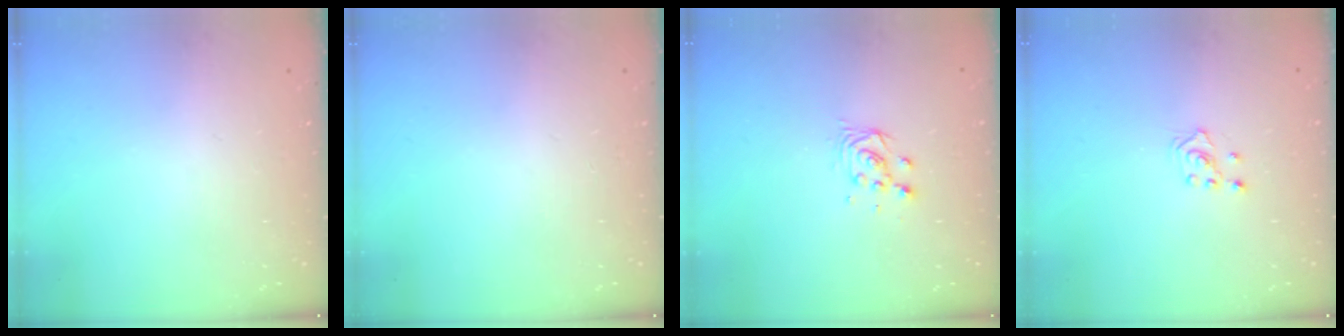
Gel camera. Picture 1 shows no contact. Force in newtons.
{"total": 0.0}
{"total": 4.0, "press": 4.0, "slide": 0.2}
{"total": 2.1, "press": 1.8, "slide": 0.9}